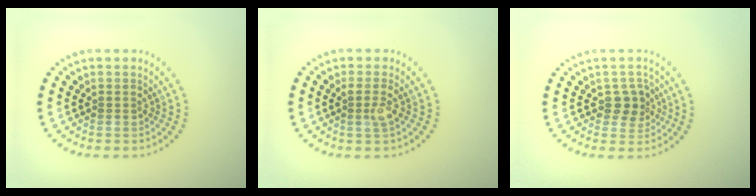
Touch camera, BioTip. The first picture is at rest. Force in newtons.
{"total": 1.6, "press": 1.3, "slide": 1.0}
{"total": 2.1, "press": 1.9, "slide": 0.7}